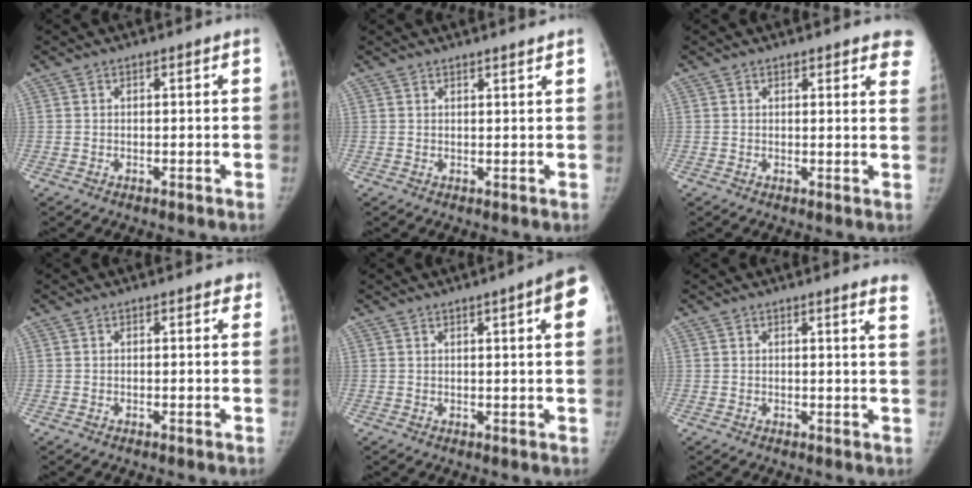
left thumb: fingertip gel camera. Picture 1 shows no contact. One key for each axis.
{"total": 2.8, "fx": 2.6, "fy": -0.2, "fz": 1.1, "tx": -0.004, "ty": -0.003, "tz": 0.033}
{"total": 6.2, "fx": 4.8, "fy": 2.0, "fz": 3.4, "tx": -0.005, "ty": -0.016, "tz": 0.046}
{"total": 1.1, "fx": 0.8, "fy": 0.7, "fz": 0.5, "tx": 0.007, "ty": -0.002, "tz": 0.002}
{"total": 7.0, "fx": 2.8, "fy": 0.9, "fz": 6.3, "tx": -0.067, "ty": -0.002, "tz": 0.029}
{"total": 4.6, "fx": 3.9, "fy": 0.0, "fz": 2.6, "tx": -0.029, "ty": -0.019, "tz": 0.027}